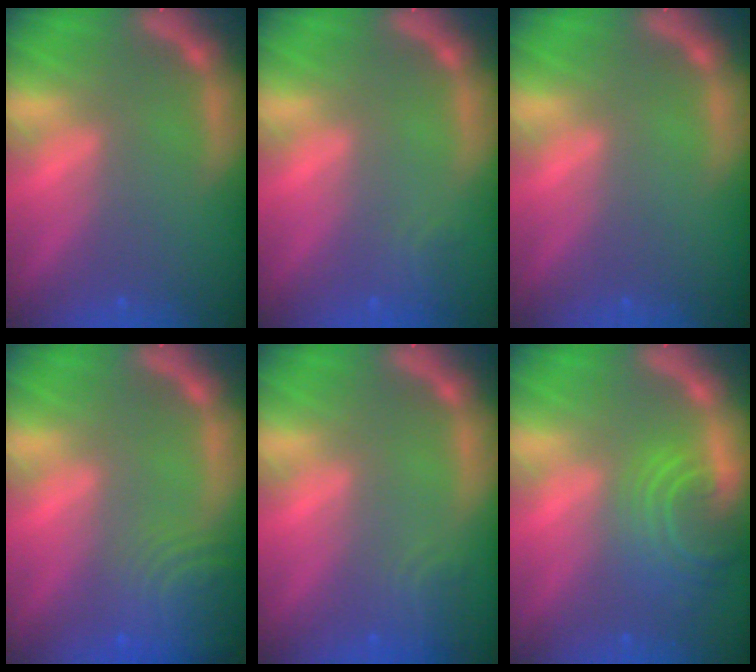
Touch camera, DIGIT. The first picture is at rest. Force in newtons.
{"total": 1.4}
{"total": 0.0}
{"total": 7.4}
{"total": 2.4}
{"total": 6.1}